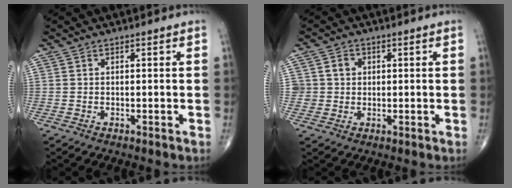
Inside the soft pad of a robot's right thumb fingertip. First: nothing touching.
{"total": 3.6, "force": [0.6, 3.5, 0.8], "torque": [0.011, 0.003, 0.009]}